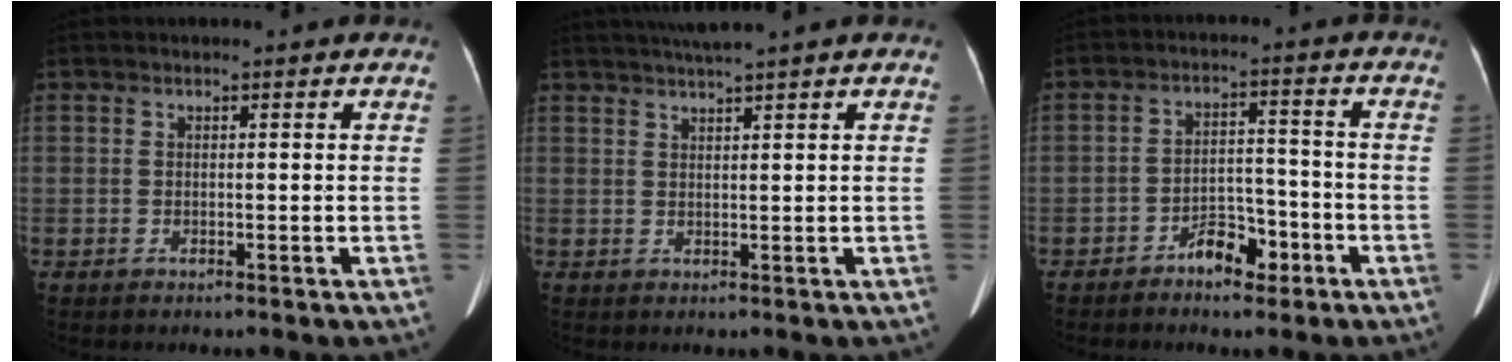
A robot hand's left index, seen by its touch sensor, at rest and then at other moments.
{"total": 4.1, "force": [3.4, -1.0, 2.0], "torque": [-0.031, 0.016, 0.063]}
{"total": 5.5, "force": [-3.4, 2.7, 3.3], "torque": [-0.056, 0.016, -0.053]}